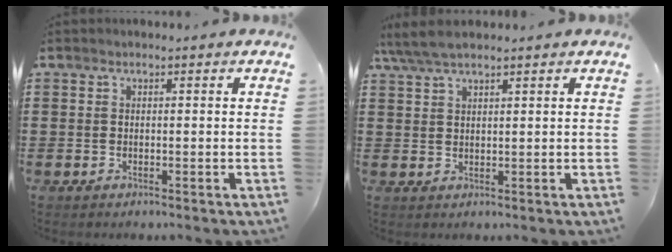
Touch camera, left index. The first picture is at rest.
{"total": 4.1, "force": [3.2, 0.8, 2.5], "torque": [-0.056, 0.002, 0.060]}